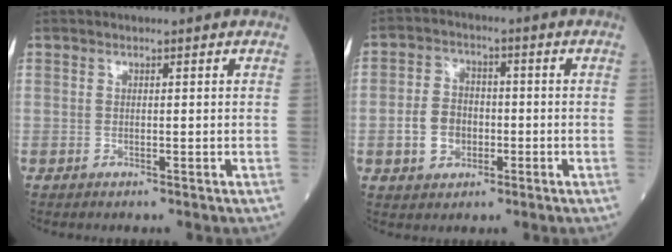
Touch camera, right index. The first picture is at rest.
{"total": 6.0, "force": [-1.5, 4.6, 3.6], "torque": [-0.085, 0.010, -0.025]}